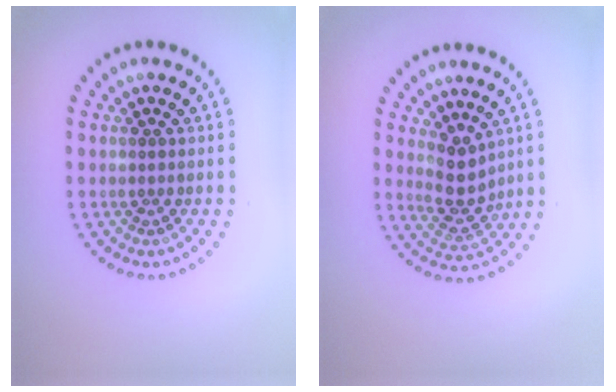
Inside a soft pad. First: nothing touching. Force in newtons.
{"total": 3.1, "press": 2.8, "slide": 1.4}